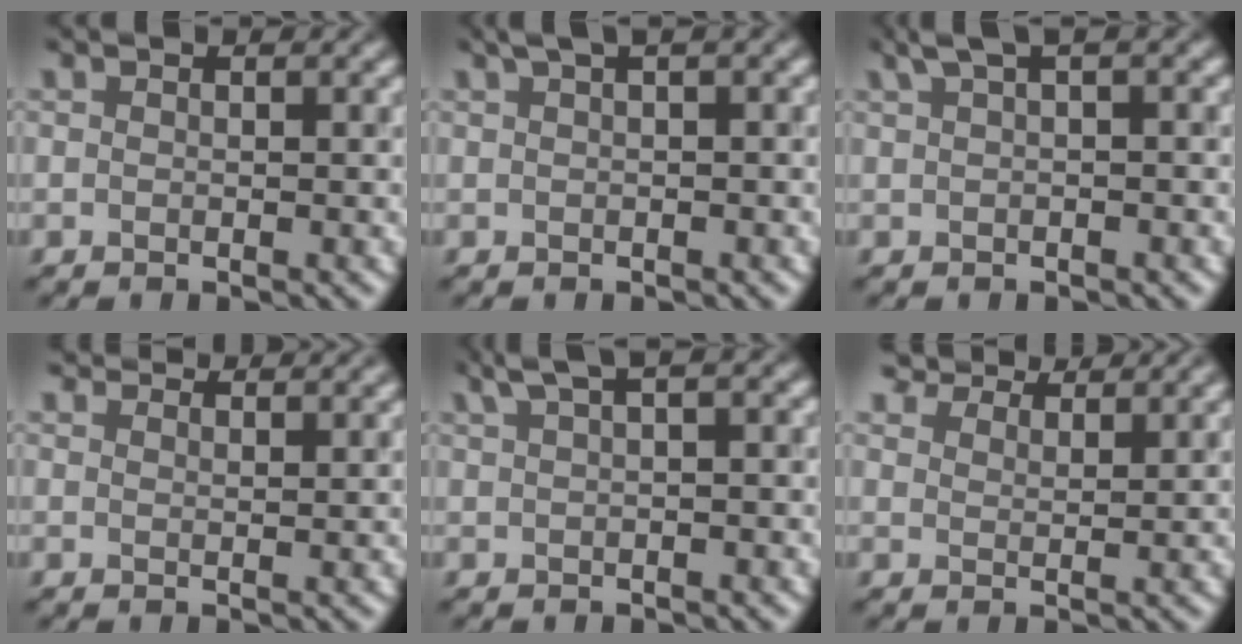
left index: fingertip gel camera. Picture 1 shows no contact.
{"total": 2.8, "force": [1.4, 0.5, 2.4], "torque": [-0.036, 0.008, 0.017]}
{"total": 2.7, "force": [1.3, 0.6, 2.3], "torque": [-0.033, 0.012, 0.019]}
{"total": 5.5, "force": [5.1, 1.2, 1.7], "torque": [-0.020, 0.019, 0.042]}
{"total": 2.9, "force": [1.6, 0.6, 2.4], "torque": [-0.032, 0.013, 0.027]}
{"total": 7.6, "force": [7.1, 1.6, 2.2], "torque": [-0.051, 0.011, 0.103]}